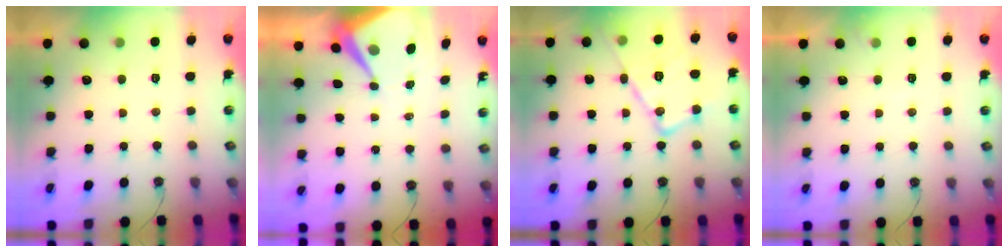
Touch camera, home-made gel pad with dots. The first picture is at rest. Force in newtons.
{"total": 9.1, "press": 9.0, "slide": 0.8}
{"total": 17.8, "press": 17.7, "slide": 1.5}
{"total": 3.7, "press": 3.7, "slide": 0.6}